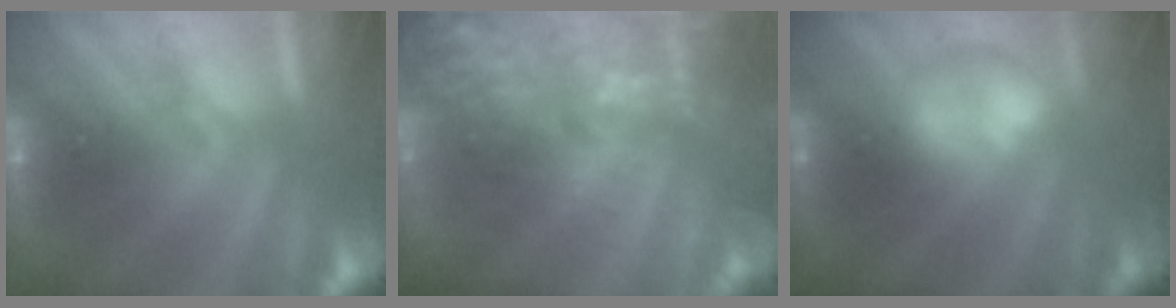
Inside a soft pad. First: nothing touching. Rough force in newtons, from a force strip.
{"total": 8.9}
{"total": 2.6}